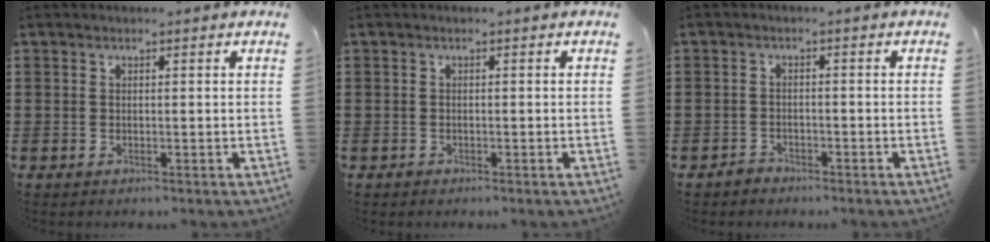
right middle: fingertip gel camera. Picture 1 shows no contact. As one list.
[{"total": 0.5, "force": [-0.5, 0.3, 0.0], "torque": [-0.001, 0.001, -0.010]}, {"total": 1.8, "force": [-1.6, 0.7, 0.0], "torque": [-0.006, 0.002, -0.036]}]